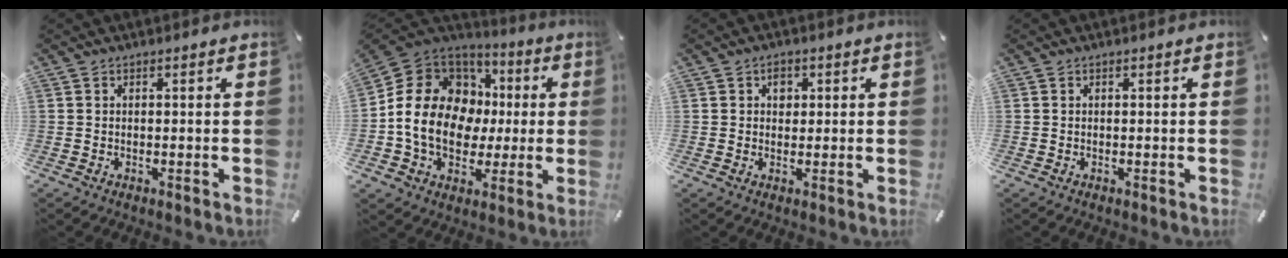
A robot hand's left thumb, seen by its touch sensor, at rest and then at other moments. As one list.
[{"total": 17.5, "force": [-1.1, 14.8, 9.4], "torque": [-0.190, 0.005, -0.013]}, {"total": 2.5, "force": [0.6, 2.0, 1.3], "torque": [-0.005, -0.002, 0.003]}, {"total": 0.0}]